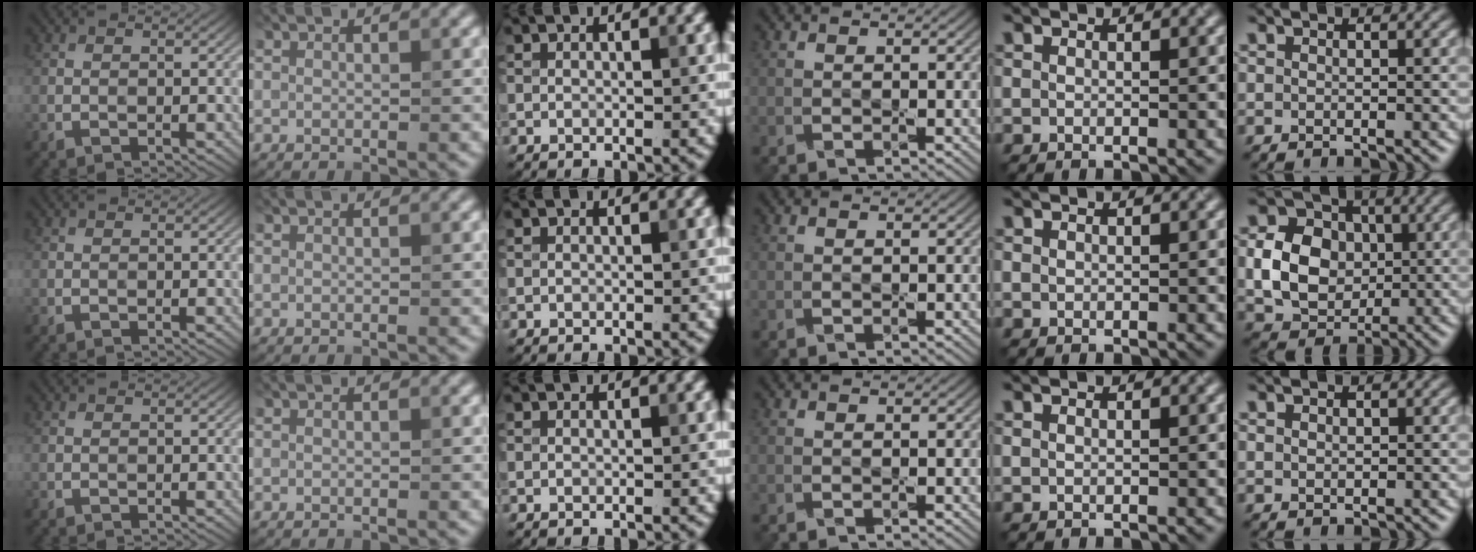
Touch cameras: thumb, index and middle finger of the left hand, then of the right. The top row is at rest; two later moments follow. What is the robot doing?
{"motion": "press", "object": "small bumper sticker"}